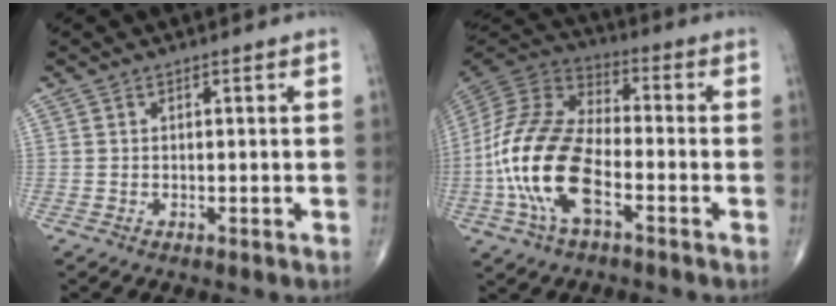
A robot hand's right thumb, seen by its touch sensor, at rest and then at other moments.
{"total": 19.1, "force": [-5.5, 9.4, 15.7], "torque": [-0.325, 0.027, -0.107]}